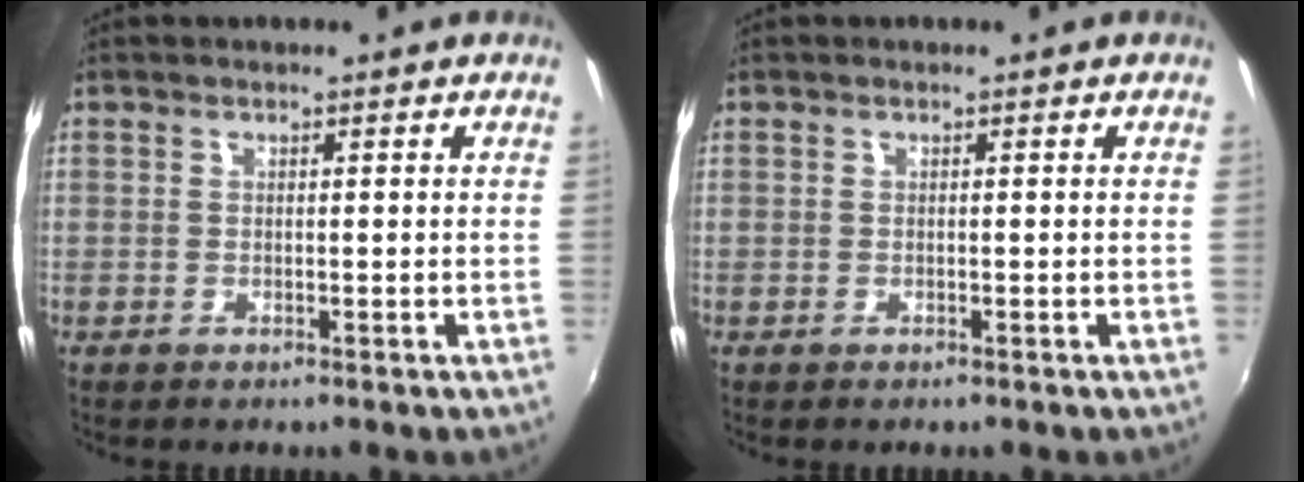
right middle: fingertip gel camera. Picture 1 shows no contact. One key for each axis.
{"total": 0.0}